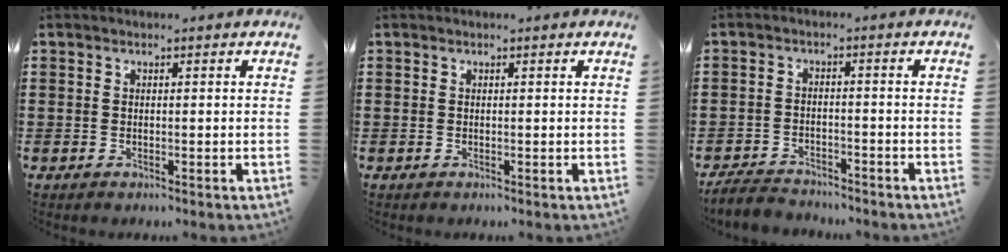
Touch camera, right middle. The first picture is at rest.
{"total": 0.0}
{"total": 3.7, "force": [-3.6, 1.0, 0.3], "torque": [-0.015, 0.003, -0.079]}